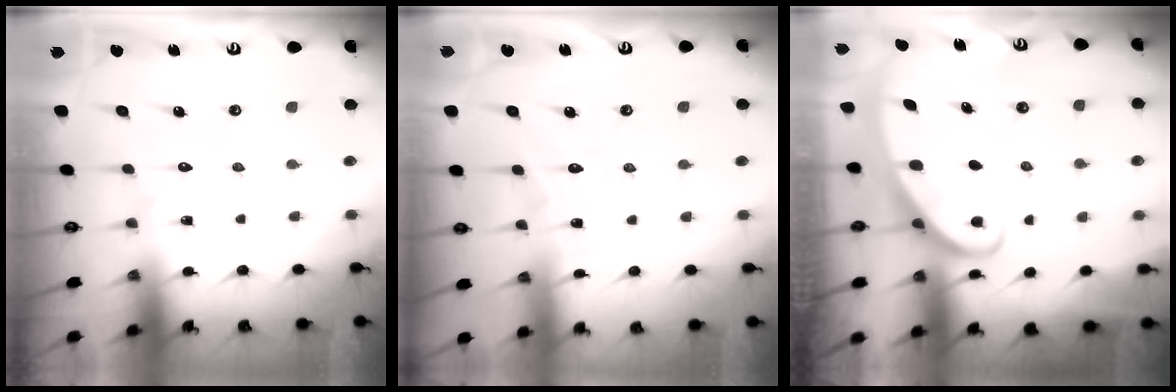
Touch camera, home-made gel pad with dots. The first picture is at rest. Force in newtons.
{"total": 2.8, "press": 2.7, "slide": 0.4}
{"total": 2.5, "press": 2.5, "slide": 0.4}